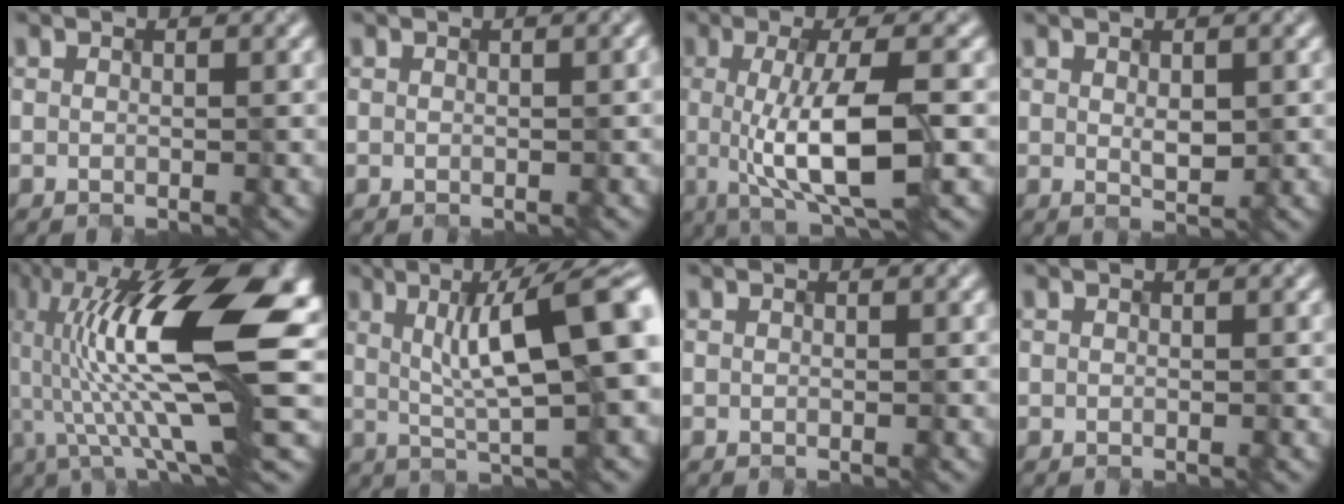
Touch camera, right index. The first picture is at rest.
{"total": 0.7, "force": [-0.1, 0.2, 0.6], "torque": [-0.007, 0.003, 0.000]}
{"total": 8.5, "force": [-1.0, 2.4, 8.1], "torque": [-0.120, -0.008, -0.011]}
{"total": 1.3, "force": [0.3, 0.4, 1.2], "torque": [-0.025, -0.005, 0.014]}
{"total": 15.6, "force": [1.6, 4.5, 14.9], "torque": [-0.260, 0.016, 0.027]}
{"total": 10.6, "force": [1.8, 2.5, 10.1], "torque": [-0.147, 0.008, 0.033]}
{"total": 0.0}
{"total": 0.0}